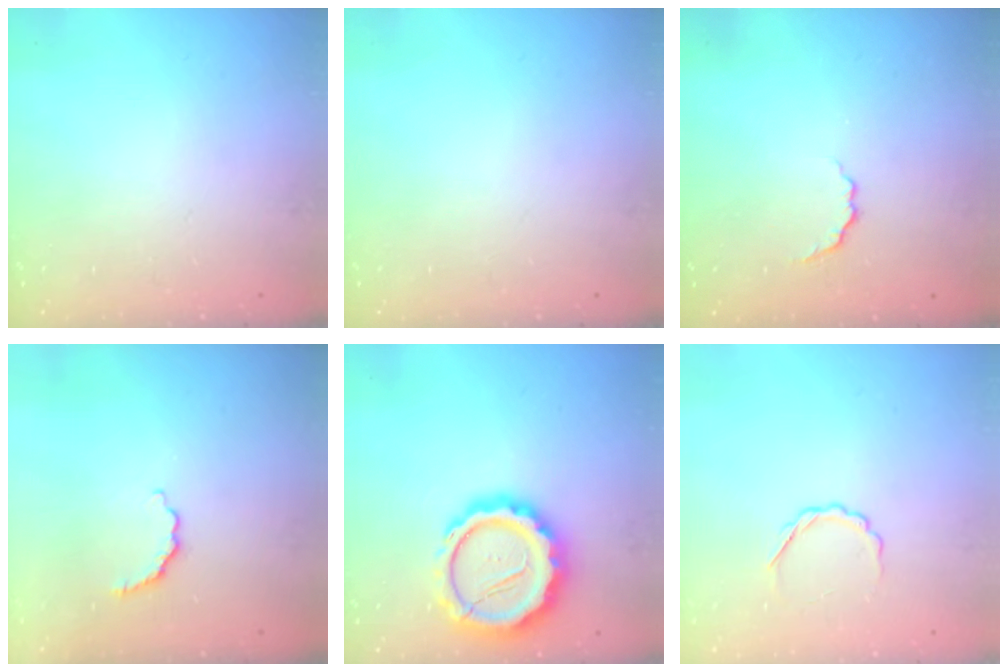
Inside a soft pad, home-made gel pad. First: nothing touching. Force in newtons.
{"total": 0.0}
{"total": 3.2, "press": 3.1, "slide": 0.9}
{"total": 3.7, "press": 3.7, "slide": 0.7}
{"total": 17.6, "press": 17.3, "slide": 3.2}
{"total": 4.0, "press": 3.9, "slide": 0.9}